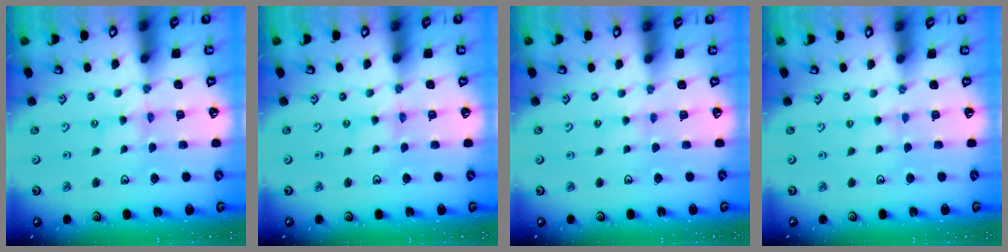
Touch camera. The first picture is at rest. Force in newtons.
{"total": 0.0}
{"total": 2.1, "press": 2.1, "slide": 0.4}
{"total": 2.4, "press": 2.4, "slide": 0.4}